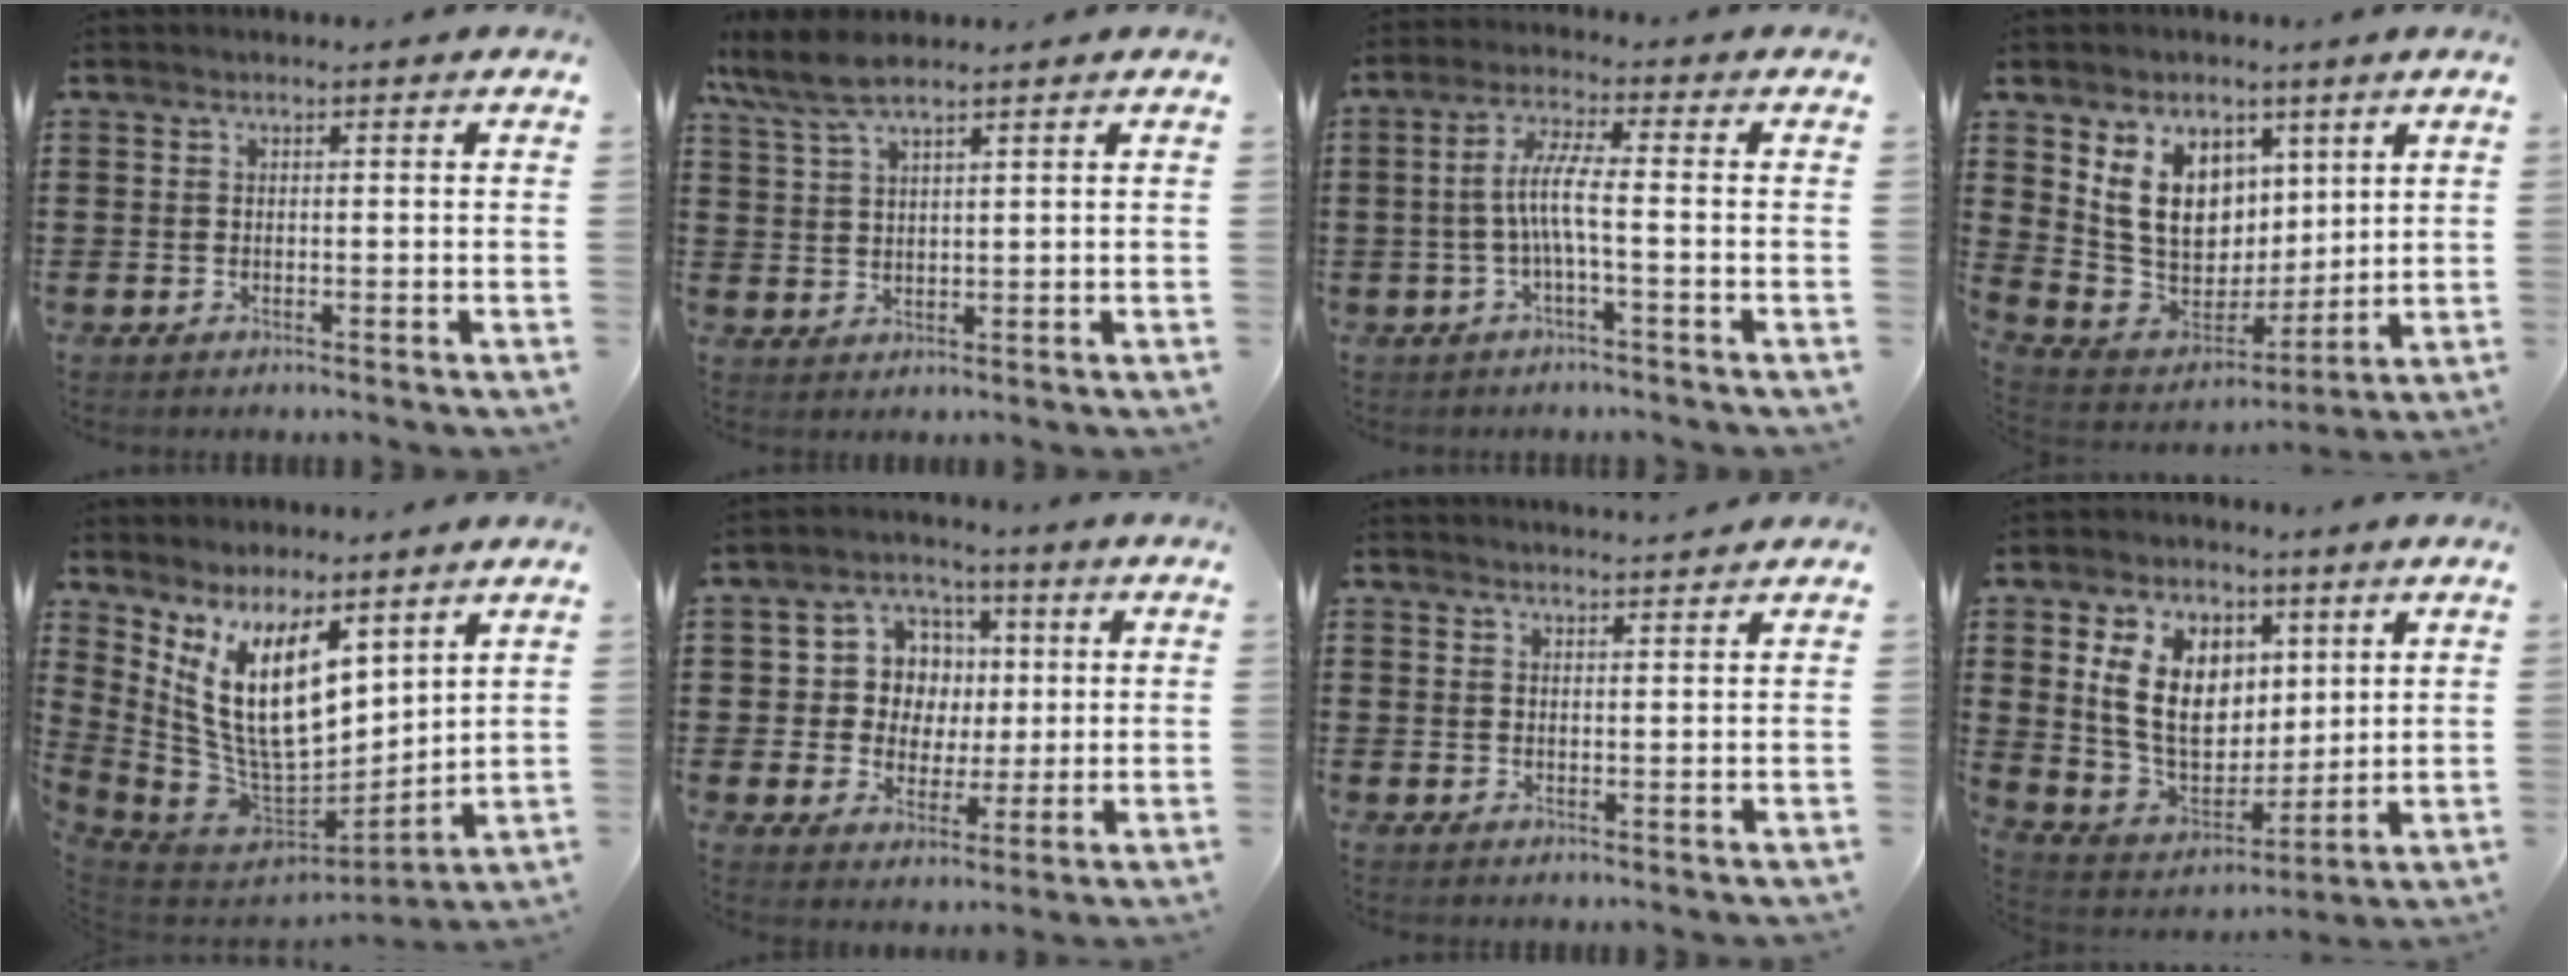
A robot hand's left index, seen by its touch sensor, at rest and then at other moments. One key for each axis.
{"total": 5.7, "fx": 4.5, "fy": 1.0, "fz": 3.5, "tx": -0.087, "ty": -0.006, "tz": 0.080}
{"total": 6.1, "fx": -1.2, "fy": 0.8, "fz": 6.0, "tx": -0.122, "ty": 0.000, "tz": -0.031}
{"total": 11.2, "fx": 4.8, "fy": 8.6, "fz": 5.4, "tx": -0.146, "ty": -0.015, "tz": 0.097}
{"total": 14.2, "fx": 6.2, "fy": 6.6, "fz": 10.9, "tx": -0.256, "ty": -0.038, "tz": 0.118}
{"total": 7.7, "fx": 1.1, "fy": 7.2, "fz": 2.5, "tx": -0.074, "ty": 0.018, "tz": 0.020}
{"total": 1.7, "fx": 1.7, "fy": -0.1, "fz": 0.1, "tx": -0.006, "ty": -0.001, "tz": 0.034}
{"total": 12.0, "fx": 4.2, "fy": 8.6, "fz": 7.2, "tx": -0.178, "ty": -0.003, "tz": 0.079}